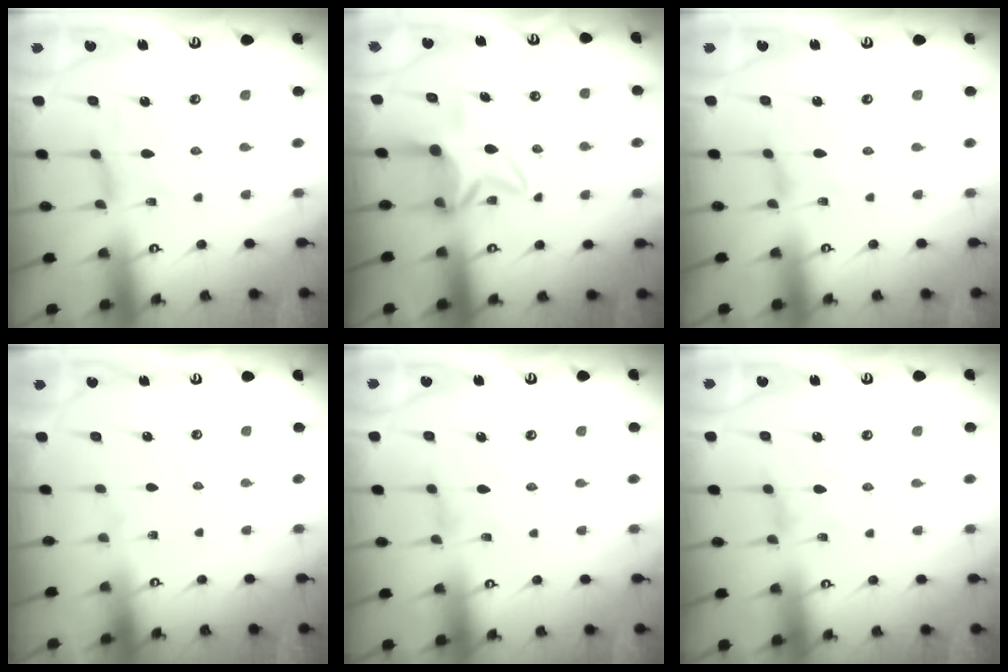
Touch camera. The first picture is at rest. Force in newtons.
{"total": 7.4, "press": 7.3, "slide": 1.0}
{"total": 0.0}
{"total": 0.0}
{"total": 0.0}
{"total": 0.8, "press": 0.8, "slide": 0.3}